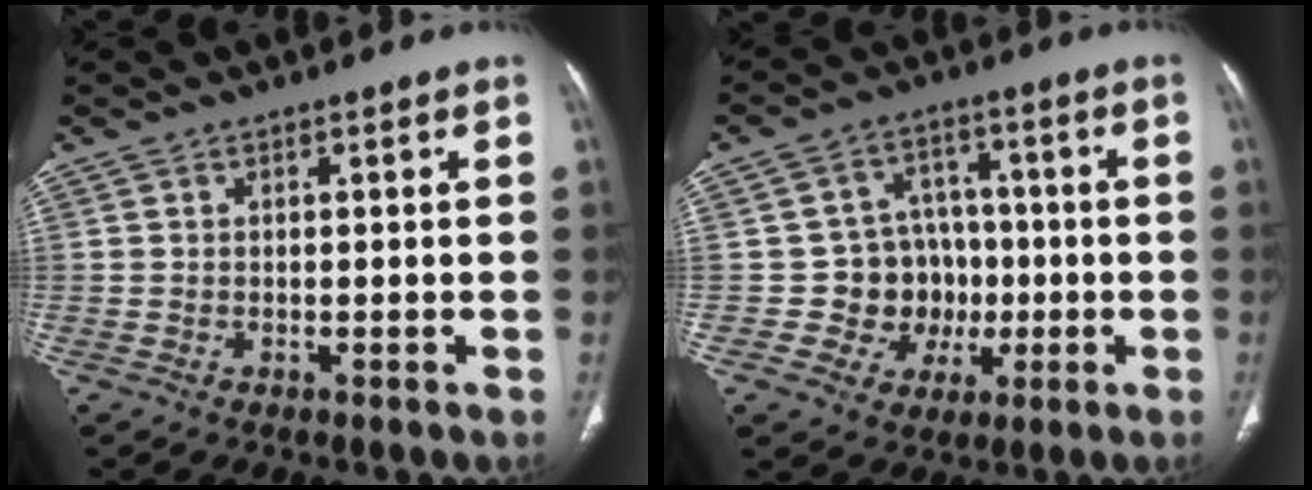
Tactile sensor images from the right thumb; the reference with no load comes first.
{"total": 9.9, "force": [-1.4, 9.3, 3.1], "torque": [0.020, 0.026, -0.018]}